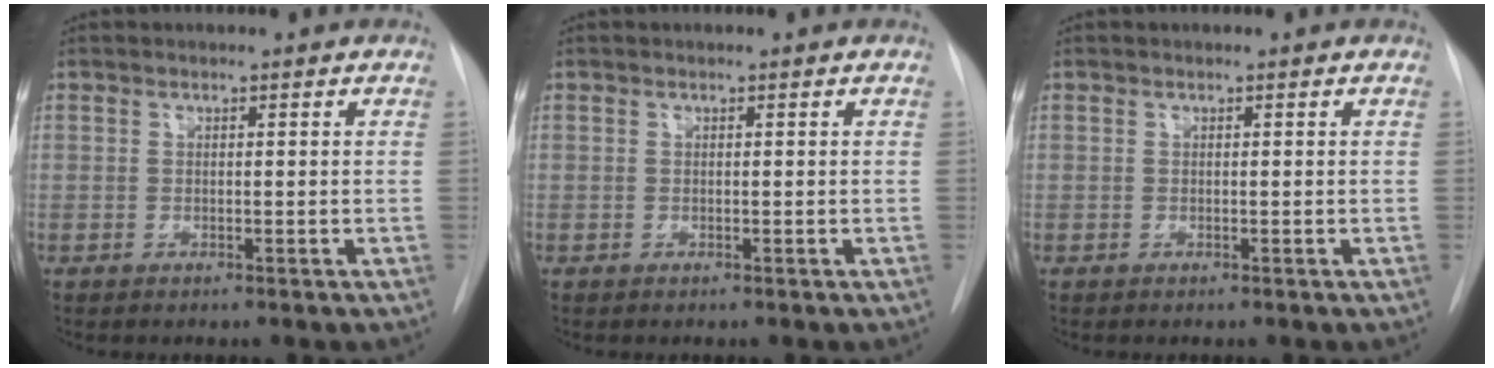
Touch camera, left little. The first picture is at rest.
{"total": 0.0}
{"total": 0.0}